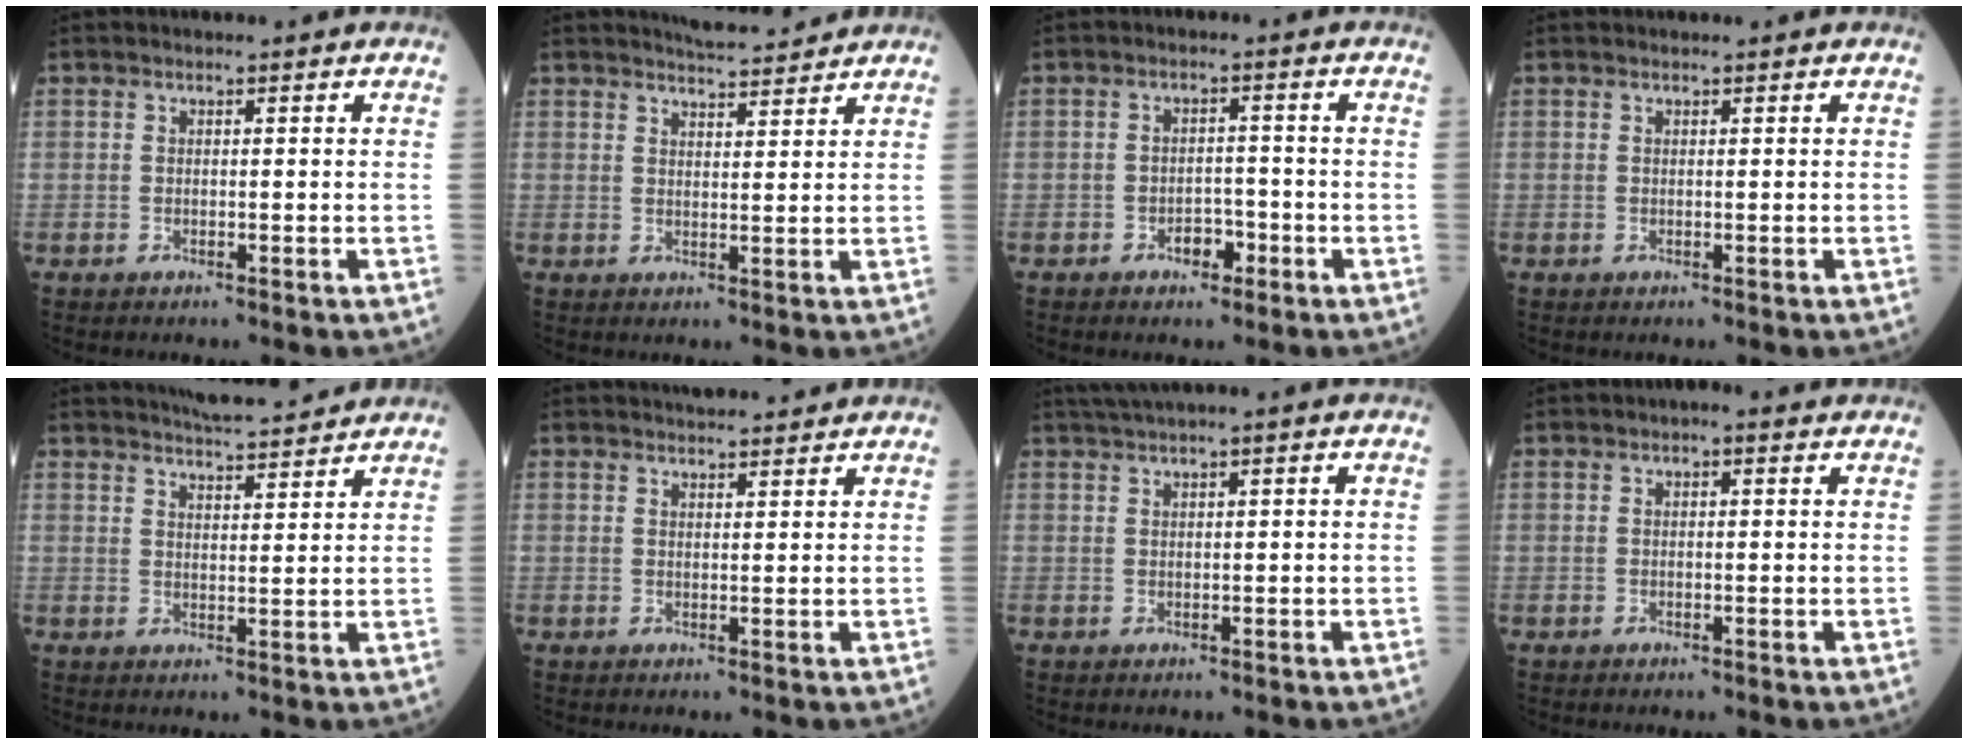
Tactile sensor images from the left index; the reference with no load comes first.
{"total": 5.1, "force": [5.0, 0.4, 1.1], "torque": [-0.026, 0.008, 0.073]}
{"total": 3.1, "force": [-1.7, 1.8, 1.8], "torque": [-0.025, 0.006, -0.026]}
{"total": 0.8, "force": [0.8, 0.0, 0.2], "torque": [-0.008, 0.014, 0.013]}
{"total": 8.1, "force": [7.7, 0.5, 2.6], "torque": [-0.049, 0.012, 0.112]}
{"total": 5.8, "force": [5.5, 0.7, 1.9], "torque": [-0.025, 0.024, 0.071]}
{"total": 2.4, "force": [1.6, -0.4, 1.7], "torque": [-0.039, 0.015, 0.036]}
{"total": 1.0, "force": [0.4, 0.4, 0.8], "torque": [-0.012, 0.009, 0.000]}